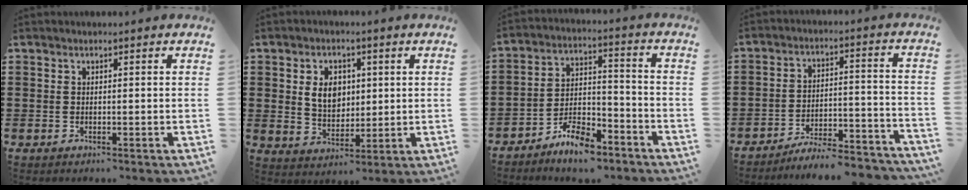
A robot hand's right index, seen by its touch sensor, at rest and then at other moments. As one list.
[{"total": 5.8, "force": [1.2, 4.4, 3.7], "torque": [-0.070, 0.009, 0.016]}, {"total": 8.1, "force": [-7.1, 2.2, 3.3], "torque": [-0.059, 0.020, -0.132]}, {"total": 6.1, "force": [-5.9, 0.1, 1.7], "torque": [-0.025, 0.001, -0.115]}]